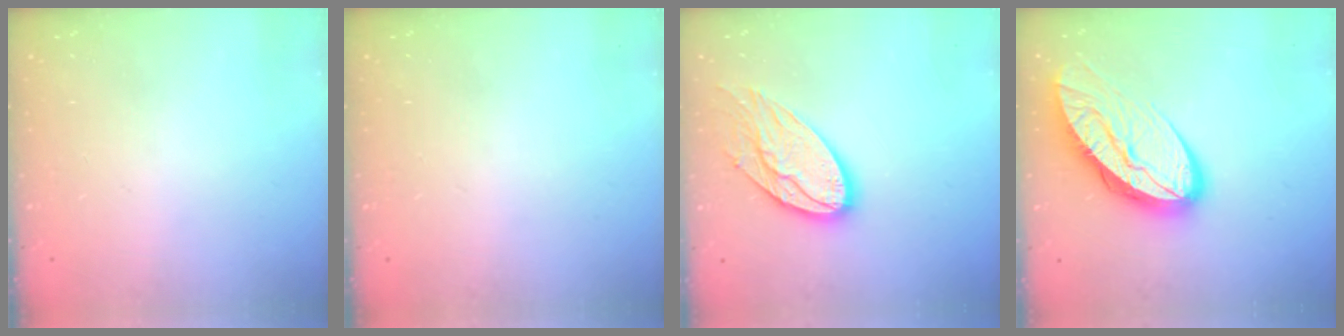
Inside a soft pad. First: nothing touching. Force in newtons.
{"total": 0.0}
{"total": 14.7, "press": 14.6, "slide": 0.9}
{"total": 14.7, "press": 14.6, "slide": 1.4}